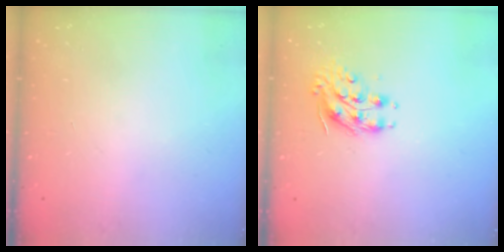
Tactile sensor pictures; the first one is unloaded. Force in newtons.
{"total": 8.7, "press": 8.7, "slide": 0.5}